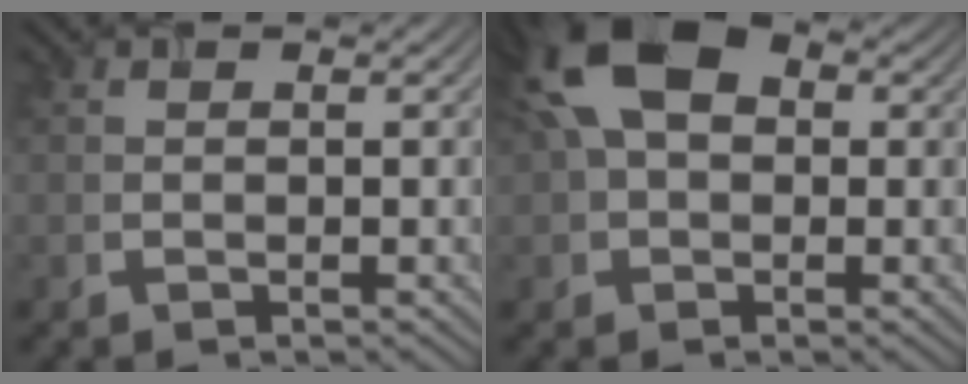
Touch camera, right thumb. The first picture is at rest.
{"total": 12.8, "force": [3.5, 8.4, 9.0], "torque": [-0.188, 0.035, 0.045]}